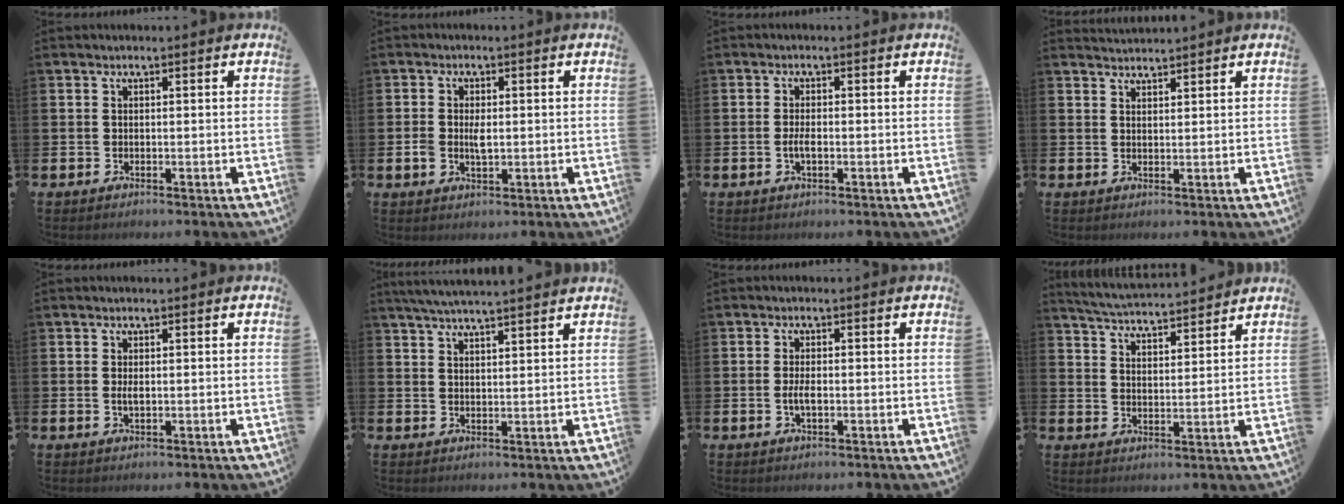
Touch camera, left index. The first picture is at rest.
{"total": 3.1, "force": [-0.1, 1.8, 2.5], "torque": [-0.037, 0.002, -0.005]}
{"total": 1.9, "force": [-0.4, 0.7, 1.7], "torque": [-0.029, -0.001, -0.009]}
{"total": 2.1, "force": [2.1, 0.3, 0.0], "torque": [-0.004, -0.008, 0.040]}
{"total": 1.3, "force": [0.1, 0.5, 1.2], "torque": [-0.022, 0.002, 0.000]}
{"total": 4.5, "force": [4.4, -0.4, 1.1], "torque": [-0.040, -0.009, 0.081]}
{"total": 2.2, "force": [-0.3, 0.8, 2.0], "torque": [-0.035, -0.001, -0.007]}
{"total": 5.0, "force": [5.0, 0.1, 0.4], "torque": [-0.032, -0.033, 0.088]}